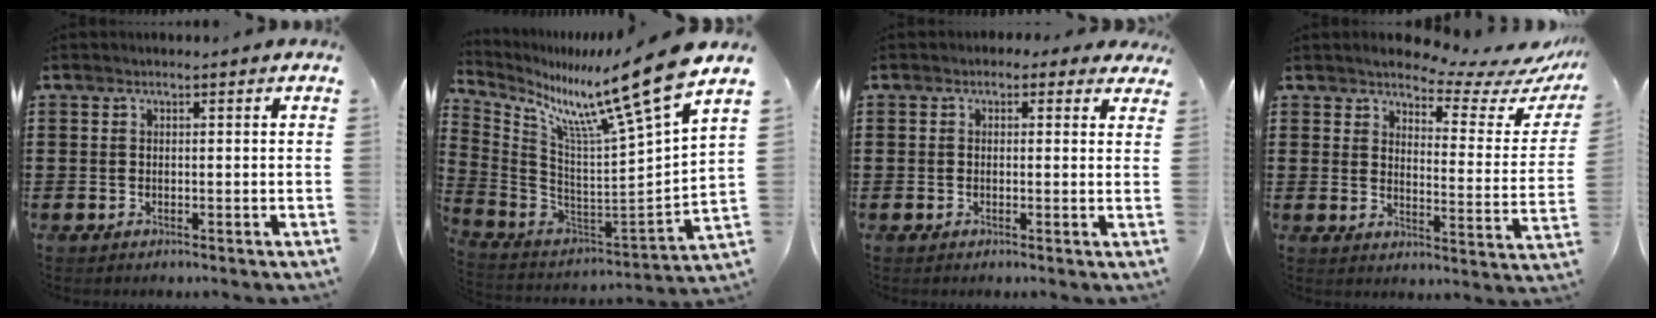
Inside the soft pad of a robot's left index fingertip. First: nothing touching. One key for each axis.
{"total": 13.4, "fx": 10.3, "fy": -0.8, "fz": 8.5, "tx": -0.168, "ty": -0.086, "tz": 0.157}
{"total": 1.4, "fx": 0.4, "fy": 1.2, "fz": 0.5, "tx": -0.007, "ty": 0.005, "tz": 0.003}
{"total": 6.0, "fx": 5.5, "fy": 0.9, "fz": 2.2, "tx": -0.043, "ty": -0.039, "tz": 0.091}